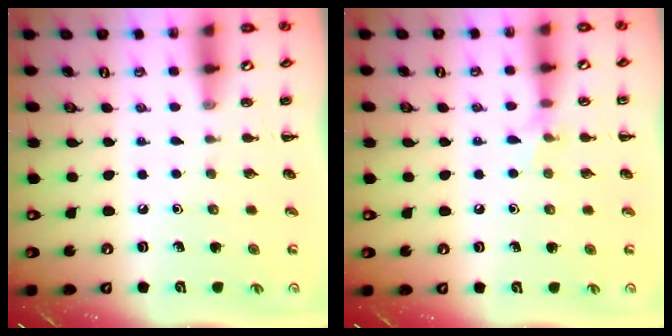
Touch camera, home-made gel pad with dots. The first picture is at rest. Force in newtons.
{"total": 5.2, "press": 4.9, "slide": 1.6}